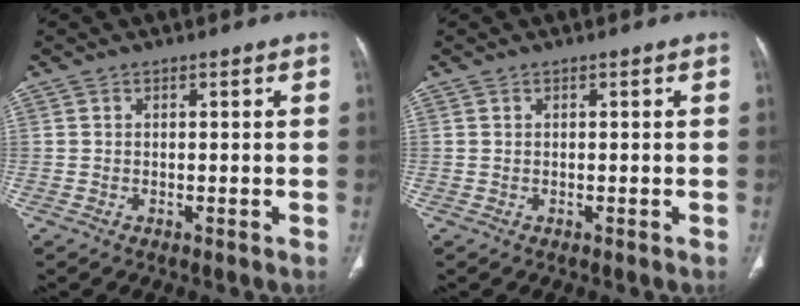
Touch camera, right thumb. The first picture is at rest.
{"total": 0.0}